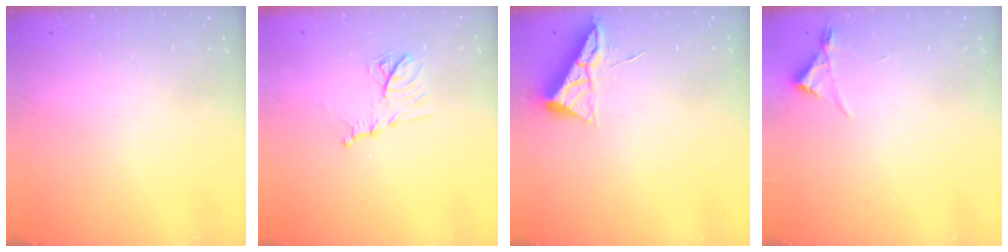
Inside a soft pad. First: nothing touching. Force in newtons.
{"total": 11.2, "press": 11.2, "slide": 0.5}
{"total": 6.6, "press": 6.6, "slide": 0.7}
{"total": 4.2, "press": 4.1, "slide": 0.5}